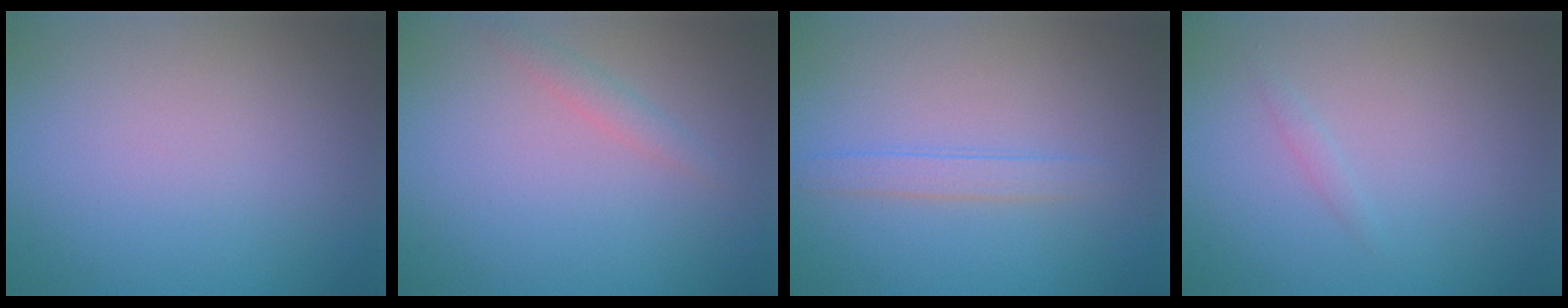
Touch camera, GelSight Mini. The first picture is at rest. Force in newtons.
{"total": 1.3, "press": 1.3, "slide": 0.1}
{"total": 1.8, "press": 1.8, "slide": 0.0}
{"total": 0.7, "press": 0.7, "slide": 0.0}